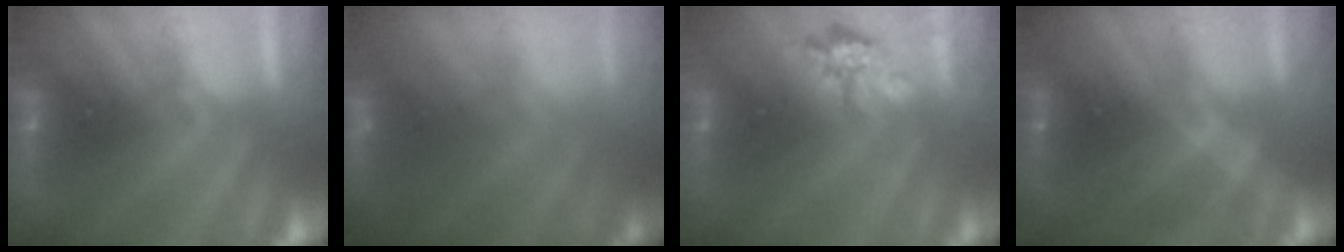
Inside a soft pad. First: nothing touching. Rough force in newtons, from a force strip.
{"total": 3.5}
{"total": 2.4}
{"total": 1.7}